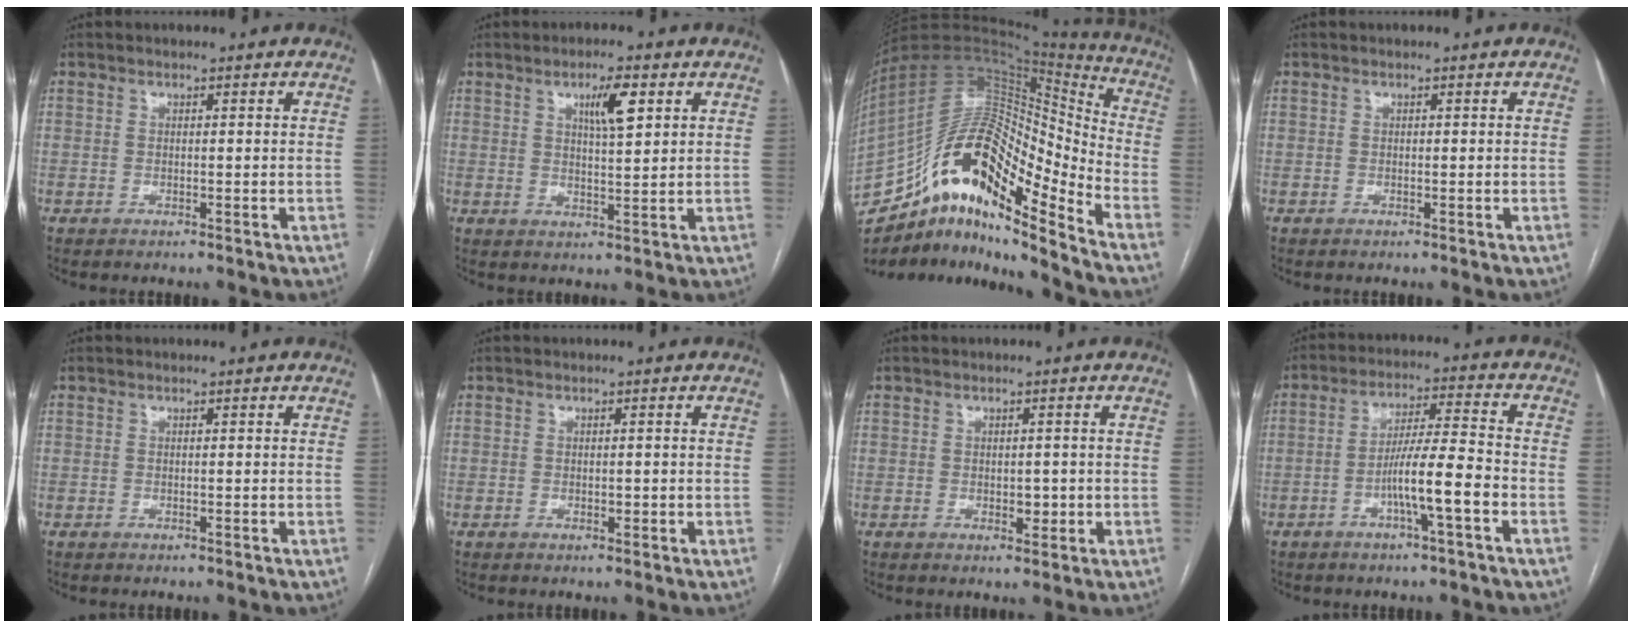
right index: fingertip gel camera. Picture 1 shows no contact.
{"total": 5.3, "force": [2.5, 0.9, 4.7], "torque": [-0.080, 0.002, 0.042]}
{"total": 22.6, "force": [-14.2, 5.7, 16.6], "torque": [-0.318, 0.039, -0.246]}
{"total": 0.0}
{"total": 0.0}
{"total": 1.0, "force": [-0.1, 0.6, 0.8], "torque": [-0.010, -0.001, -0.001]}
{"total": 2.2, "force": [-0.3, 1.4, 1.8], "torque": [-0.022, 0.000, 0.000]}
{"total": 8.5, "force": [-3.3, 0.1, 7.8], "torque": [-0.141, 0.010, -0.058]}